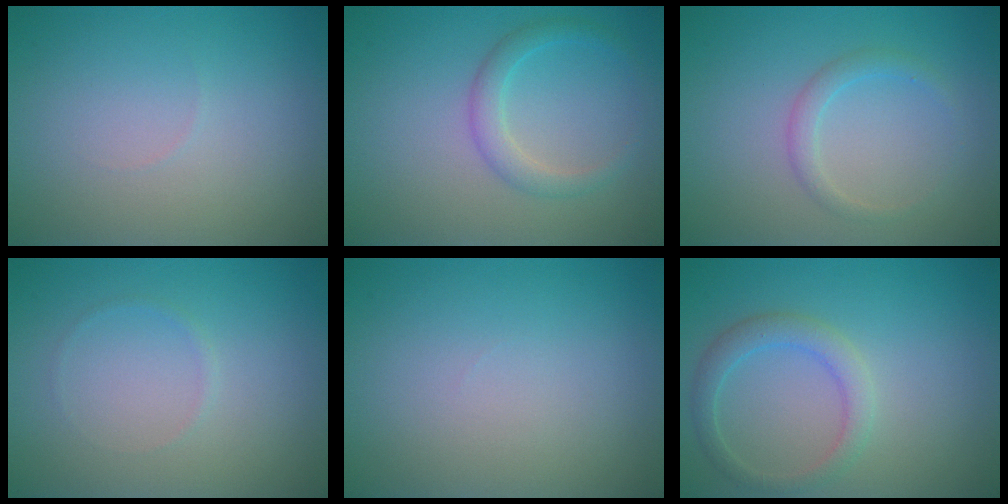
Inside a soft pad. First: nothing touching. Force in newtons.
{"total": 2.2, "press": 2.2, "slide": 0.1}
{"total": 1.6, "press": 1.6, "slide": 0.1}
{"total": 0.5, "press": 0.5, "slide": 0.1}
{"total": 0.0}
{"total": 2.5, "press": 2.5, "slide": 0.0}